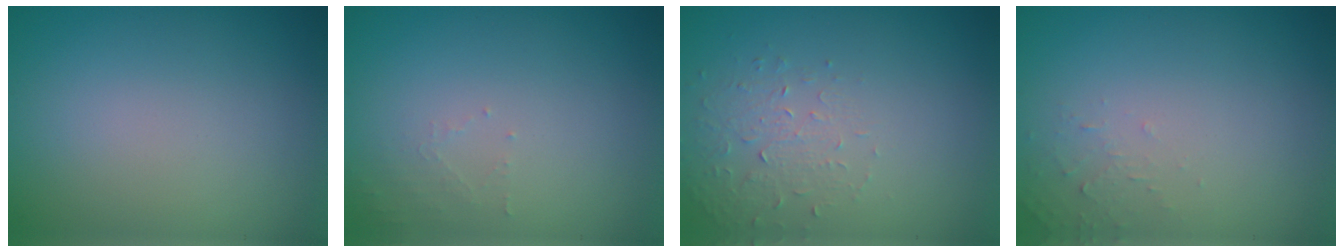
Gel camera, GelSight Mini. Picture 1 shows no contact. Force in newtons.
{"total": 1.0, "press": 1.0, "slide": 0.2}
{"total": 1.6, "press": 0.9, "slide": 1.3}
{"total": 0.9, "press": 0.9, "slide": 0.1}